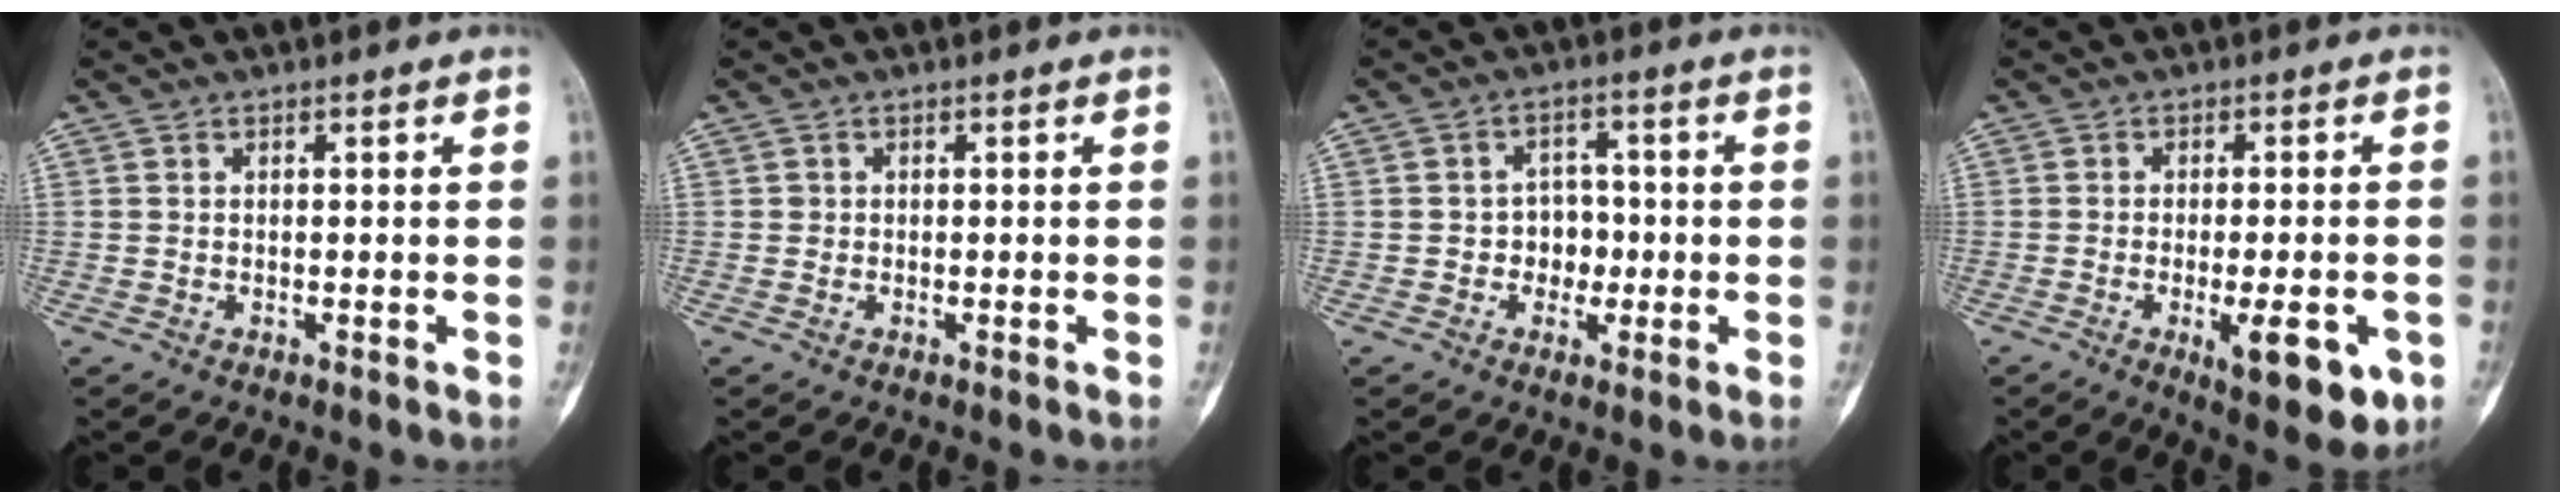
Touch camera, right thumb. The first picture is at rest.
{"total": 0.6, "force": [0.0, 0.6, 0.0], "torque": [0.004, 0.004, 0.001]}
{"total": 5.1, "force": [-0.9, 4.4, 2.5], "torque": [-0.002, 0.013, -0.020]}
{"total": 10.9, "force": [-3.9, 3.7, 9.5], "torque": [-0.115, -0.002, -0.046]}